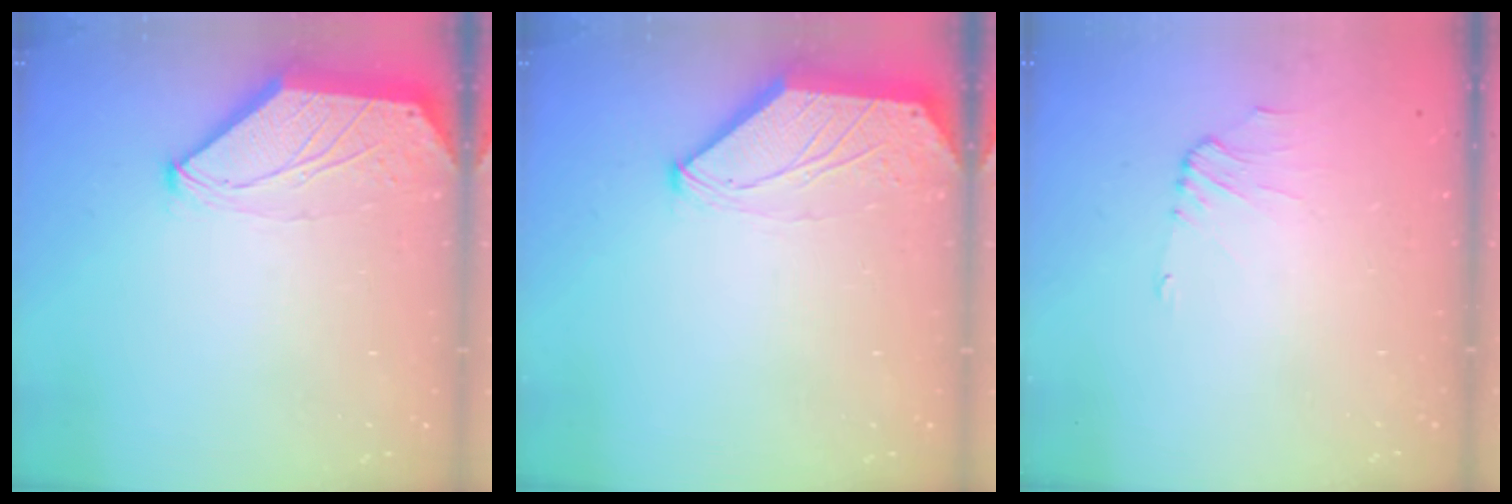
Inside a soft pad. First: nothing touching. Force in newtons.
{"total": 0.0}
{"total": 0.5, "press": 0.3, "slide": 0.4}